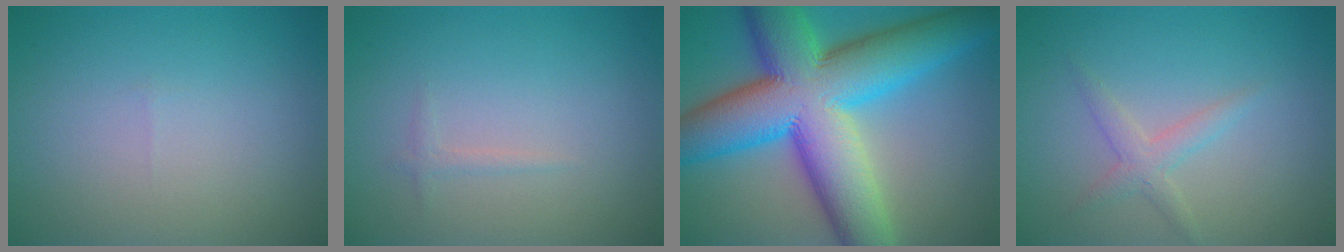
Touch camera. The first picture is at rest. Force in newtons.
{"total": 0.7, "press": 0.7, "slide": 0.1}
{"total": 16.0, "press": 16.0, "slide": 0.1}
{"total": 1.8, "press": 1.8, "slide": 0.0}